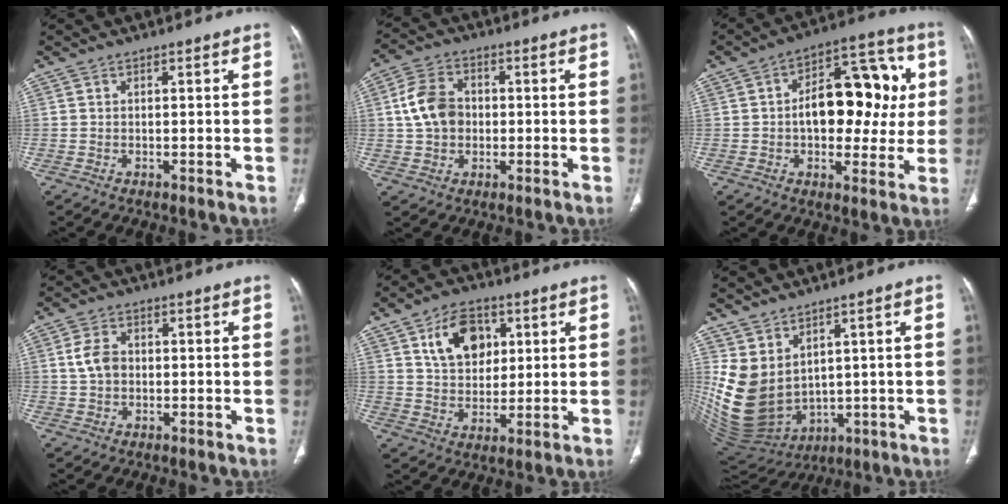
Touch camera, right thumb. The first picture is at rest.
{"total": 8.6, "force": [0.3, 6.7, 5.5], "torque": [-0.089, 0.015, 0.000]}
{"total": 18.8, "force": [1.5, 11.0, 15.2], "torque": [-0.163, 0.030, 0.021]}
{"total": 4.5, "force": [0.2, 3.4, 3.0], "torque": [-0.055, 0.010, 0.000]}
{"total": 11.2, "force": [4.3, 7.8, 6.9], "torque": [-0.080, -0.012, 0.077]}
{"total": 15.2, "force": [3.4, 10.9, 10.1], "torque": [-0.199, -0.031, 0.107]}